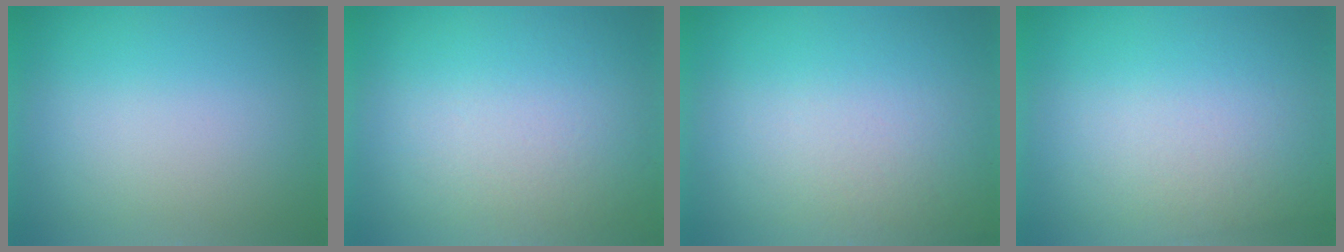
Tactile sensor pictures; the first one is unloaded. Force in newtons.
{"total": 4.0}
{"total": 2.7}
{"total": 2.4}